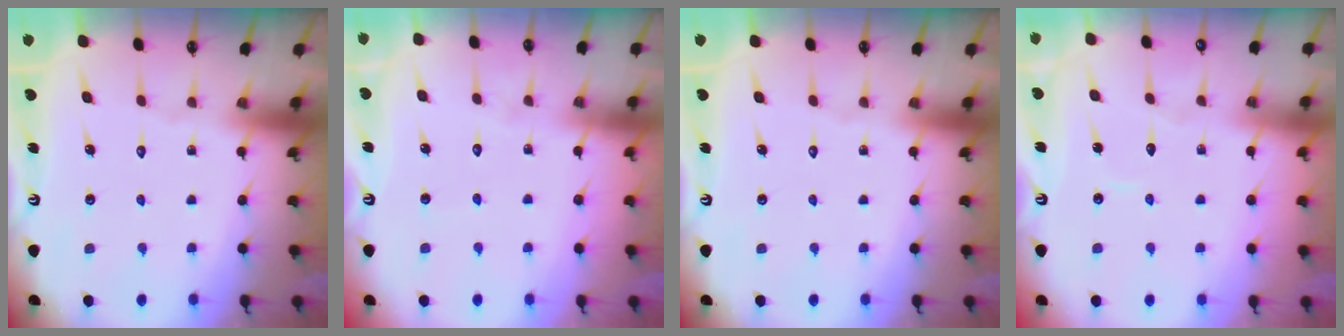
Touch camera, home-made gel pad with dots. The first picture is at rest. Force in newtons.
{"total": 3.0, "press": 3.0, "slide": 0.3}
{"total": 0.0}
{"total": 3.1, "press": 3.1, "slide": 0.3}